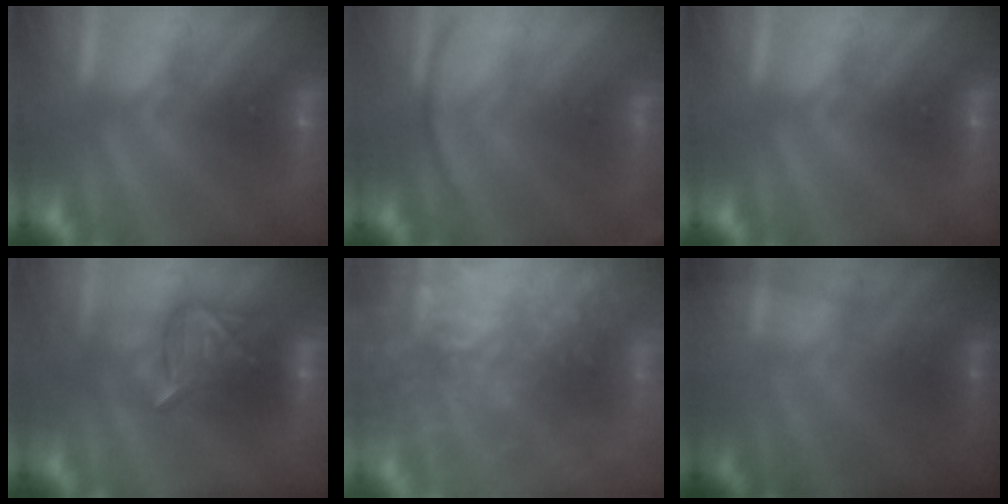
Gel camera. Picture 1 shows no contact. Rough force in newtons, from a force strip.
{"total": 2.7}
{"total": 0.0}
{"total": 7.1}
{"total": 8.5}
{"total": 1.3}